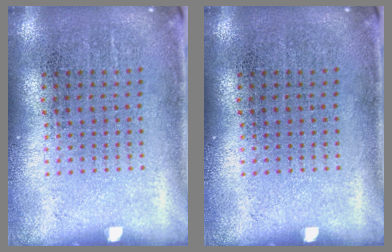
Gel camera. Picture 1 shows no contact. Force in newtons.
{"total": 0.0}